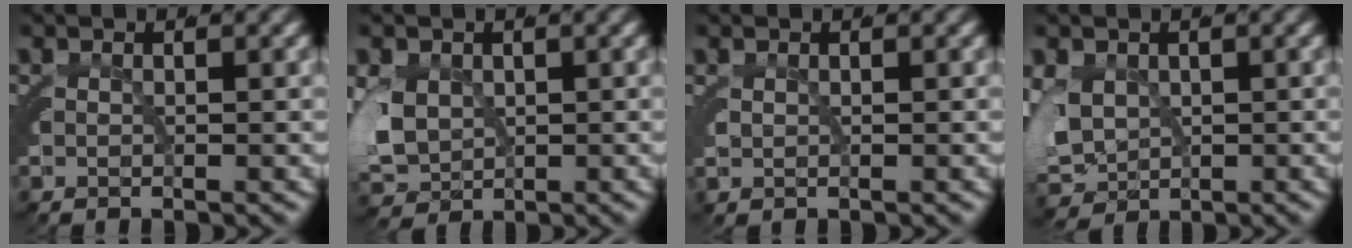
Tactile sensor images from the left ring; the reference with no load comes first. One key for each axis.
{"total": 5.8, "fx": 0.6, "fy": 4.9, "fz": 2.9, "tx": -0.096, "ty": -0.021, "tz": 0.025}
{"total": 0.8, "fx": 0.8, "fy": 0.1, "fz": 0.1, "tx": -0.009, "ty": 0.005, "tz": 0.015}
{"total": 6.6, "fx": -0.1, "fy": 5.9, "fz": 3.1, "tx": -0.096, "ty": -0.032, "tz": 0.015}